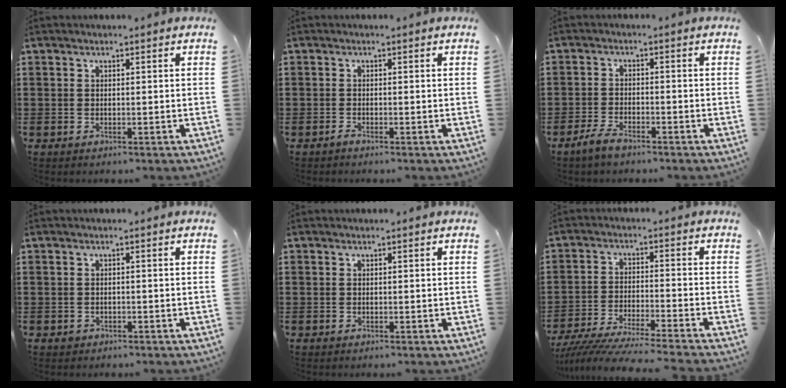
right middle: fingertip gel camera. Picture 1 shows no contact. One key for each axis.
{"total": 0.6, "fx": -0.5, "fy": 0.0, "fz": 0.3, "tx": -0.007, "ty": -0.004, "tz": -0.010}
{"total": 3.0, "fx": -2.3, "fy": 0.9, "fz": 1.7, "tx": -0.044, "ty": 0.001, "tz": -0.049}
{"total": 0.6, "fx": -0.5, "fy": 0.4, "fz": 0.2, "tx": -0.005, "ty": 0.001, "tz": -0.010}
{"total": 0.0}
{"total": 6.3, "fx": -6.0, "fy": -0.5, "fz": 1.8, "tx": -0.046, "ty": -0.019, "tz": -0.122}